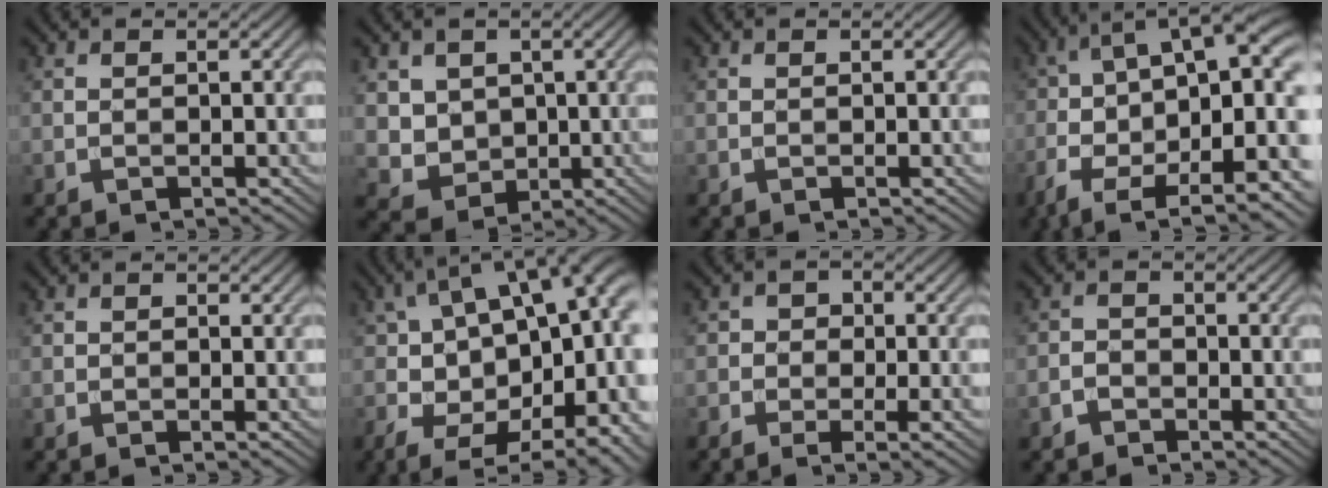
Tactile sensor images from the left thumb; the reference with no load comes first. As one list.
[{"total": 4.5, "force": [1.1, 4.1, 1.5], "torque": [-0.049, -0.014, 0.018]}, {"total": 0.0}, {"total": 15.4, "force": [-2.0, 8.2, 12.9], "torque": [-0.233, 0.000, -0.027]}, {"total": 0.5, "force": [-0.2, 0.2, 0.4], "torque": [-0.005, -0.002, -0.004]}, {"total": 20.1, "force": [-1.1, 11.7, 16.3], "torque": [-0.250, -0.031, 0.038]}, {"total": 5.9, "force": [-2.5, 3.8, 3.8], "torque": [-0.042, -0.003, -0.039]}, {"total": 2.1, "force": [-1.4, 1.3, 0.6], "torque": [-0.009, 0.003, -0.034]}]